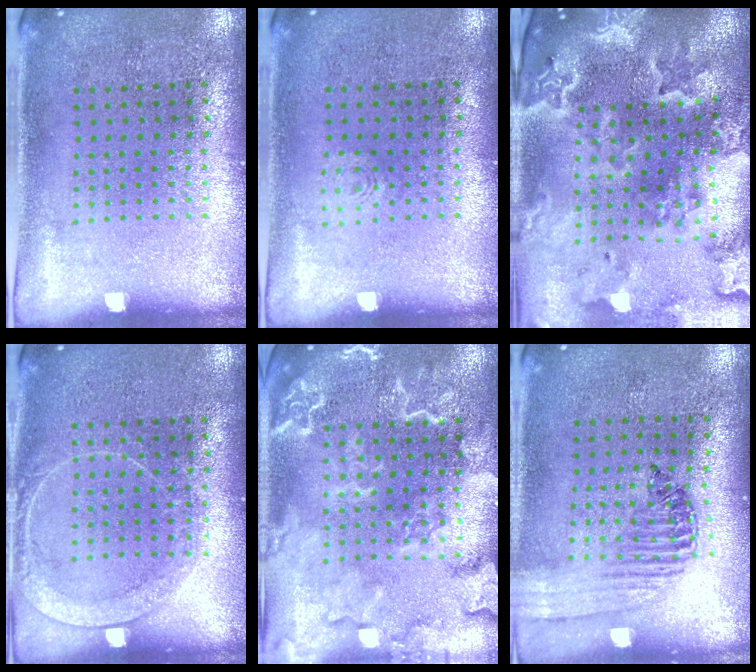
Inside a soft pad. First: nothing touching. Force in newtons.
{"total": 0.7, "press": 0.6, "slide": 0.2}
{"total": 4.4, "press": 3.6, "slide": 2.6}
{"total": 1.7, "press": 1.7, "slide": 0.3}
{"total": 2.8, "press": 2.8, "slide": 0.4}
{"total": 1.4, "press": 1.4, "slide": 0.4}